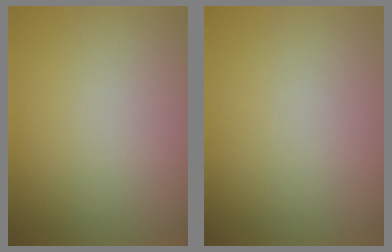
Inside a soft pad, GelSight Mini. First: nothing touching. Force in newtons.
{"total": 0.0}